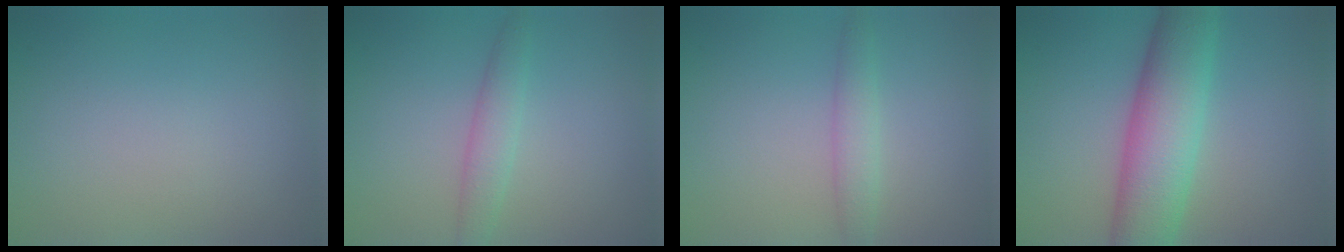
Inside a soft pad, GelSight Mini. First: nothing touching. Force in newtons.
{"total": 2.2, "press": 2.2, "slide": 0.2}
{"total": 2.0, "press": 2.0, "slide": 0.2}
{"total": 8.3, "press": 8.3, "slide": 0.3}